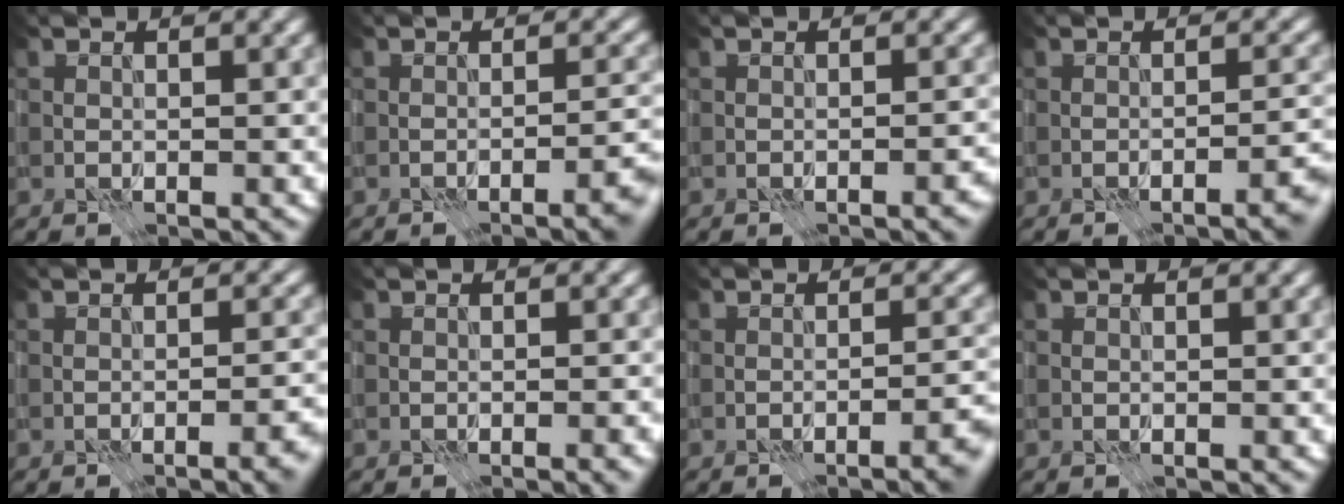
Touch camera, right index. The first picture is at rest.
{"total": 4.3, "force": [-2.3, 1.1, 3.4], "torque": [-0.038, 0.009, -0.034]}
{"total": 1.5, "force": [-0.9, 0.3, 1.2], "torque": [-0.016, 0.005, -0.015]}
{"total": 3.7, "force": [-2.1, 0.8, 2.9], "torque": [-0.031, 0.009, -0.034]}
{"total": 3.7, "force": [-2.1, 0.9, 2.9], "torque": [-0.039, 0.010, -0.029]}
{"total": 1.5, "force": [-0.8, 0.3, 1.3], "torque": [-0.017, 0.004, -0.013]}
{"total": 4.1, "force": [-2.3, 1.0, 3.2], "torque": [-0.036, 0.009, -0.034]}
{"total": 0.0}